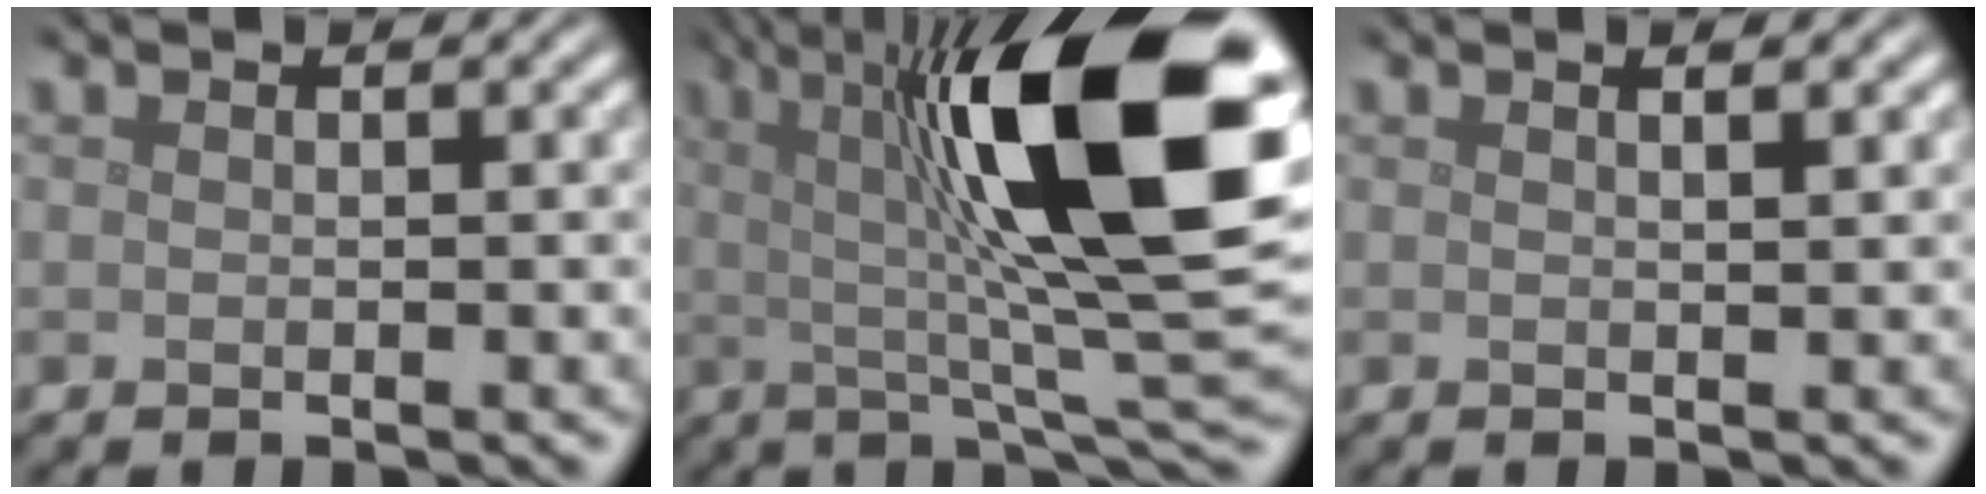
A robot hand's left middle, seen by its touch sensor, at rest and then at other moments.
{"total": 16.1, "force": [4.0, 4.1, 15.1], "torque": [-0.224, 0.010, 0.051]}
{"total": 1.3, "force": [0.8, 0.4, 1.0], "torque": [-0.011, 0.003, 0.007]}